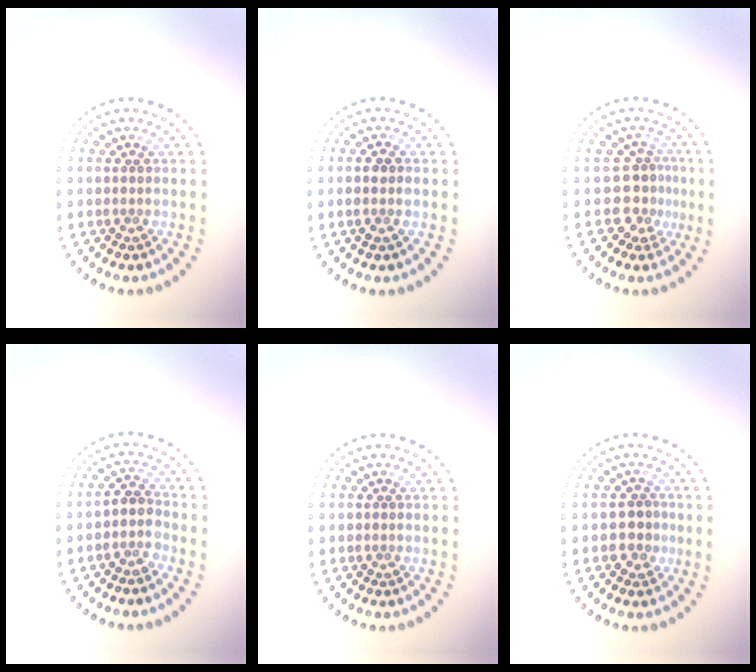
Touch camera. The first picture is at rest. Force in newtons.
{"total": 1.5, "press": 1.4, "slide": 0.4}
{"total": 2.8, "press": 2.1, "slide": 1.8}
{"total": 1.9, "press": 1.6, "slide": 1.1}
{"total": 0.0}
{"total": 1.9, "press": 1.7, "slide": 0.8}